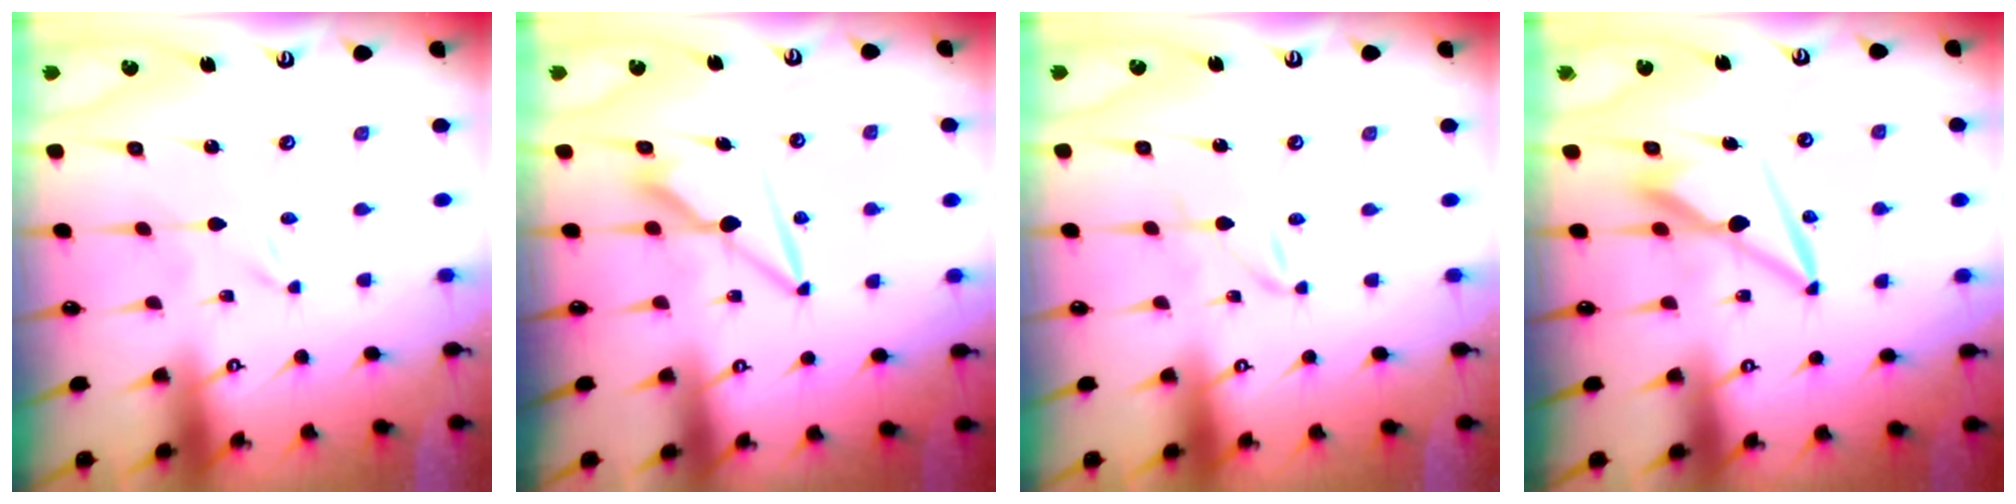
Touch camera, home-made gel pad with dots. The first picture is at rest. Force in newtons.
{"total": 7.5, "press": 7.5, "slide": 0.4}
{"total": 1.9, "press": 1.9, "slide": 0.1}
{"total": 9.8, "press": 9.8, "slide": 1.2}